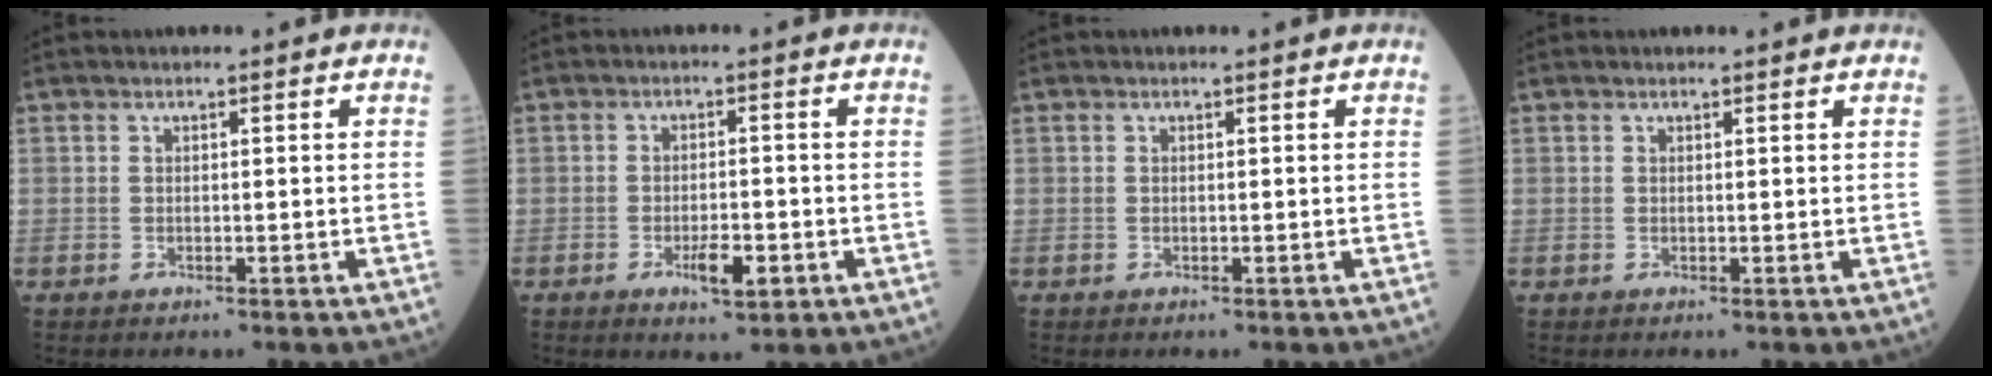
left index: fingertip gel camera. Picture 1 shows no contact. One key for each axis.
{"total": 4.2, "fx": -1.9, "fy": 1.3, "fz": 3.6, "tx": -0.061, "ty": 0.000, "tz": -0.027}
{"total": 0.0}
{"total": 1.2, "fx": 1.1, "fy": 0.2, "fz": 0.4, "tx": -0.009, "ty": 0.011, "tz": 0.011}